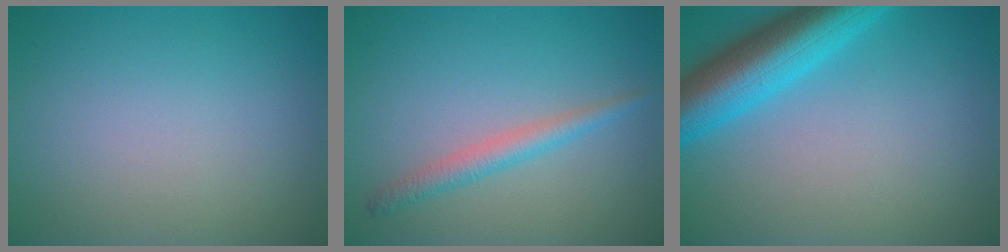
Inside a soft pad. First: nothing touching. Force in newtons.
{"total": 2.2, "press": 2.2, "slide": 0.1}
{"total": 7.7, "press": 7.7, "slide": 0.4}